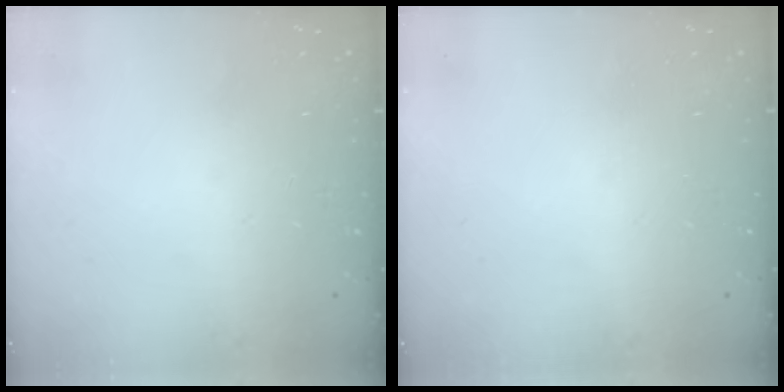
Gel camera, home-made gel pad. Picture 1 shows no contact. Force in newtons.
{"total": 0.0}